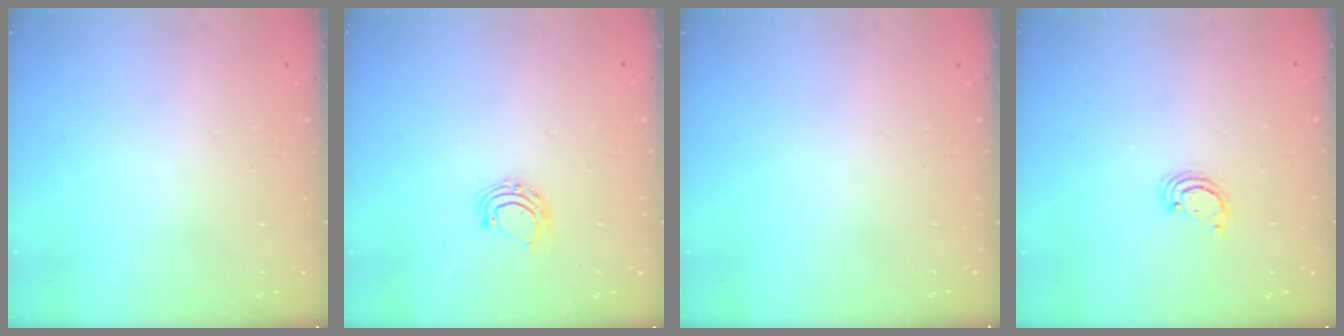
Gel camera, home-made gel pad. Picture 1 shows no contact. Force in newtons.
{"total": 7.6, "press": 7.5, "slide": 0.9}
{"total": 0.0}
{"total": 2.6, "press": 2.6, "slide": 0.3}